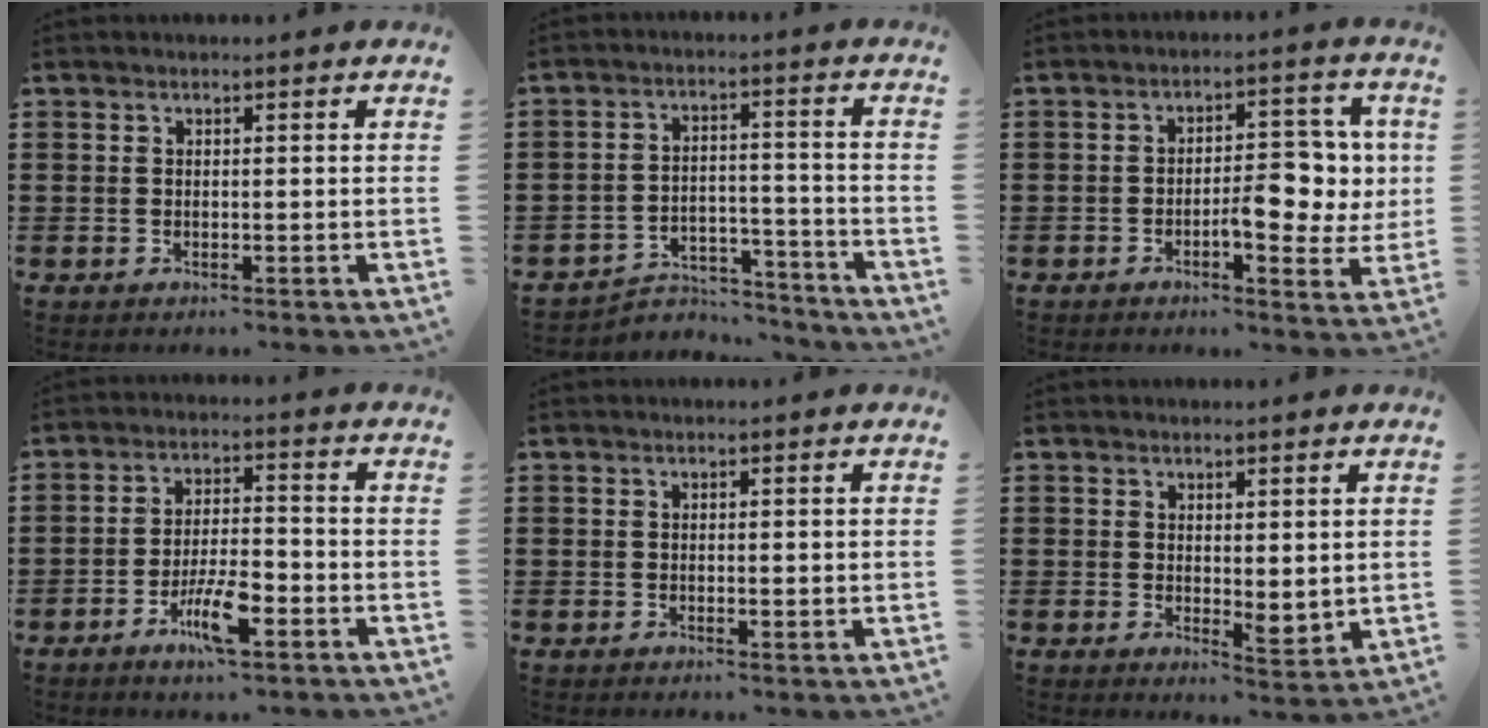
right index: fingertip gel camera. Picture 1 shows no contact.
{"total": 4.9, "force": [-4.6, 1.4, 0.6], "torque": [-0.013, 0.012, -0.094]}
{"total": 7.3, "force": [-0.8, 3.1, 6.6], "torque": [-0.084, 0.001, -0.022]}
{"total": 7.6, "force": [-3.7, 2.1, 6.3], "torque": [-0.126, -0.002, -0.069]}
{"total": 0.6, "force": [0.0, 0.2, 0.6], "torque": [-0.013, 0.001, 0.000]}
{"total": 2.7, "force": [1.5, 1.5, 1.7], "torque": [-0.029, -0.005, 0.027]}